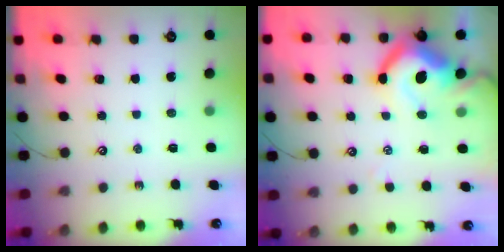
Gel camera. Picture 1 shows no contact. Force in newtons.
{"total": 12.6, "press": 12.5, "slide": 1.9}